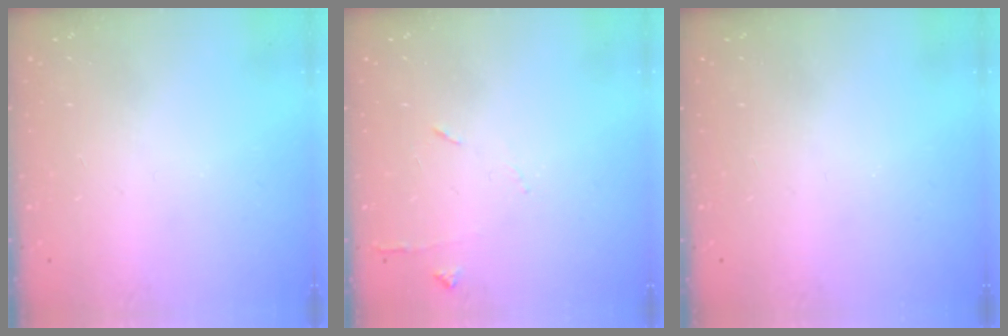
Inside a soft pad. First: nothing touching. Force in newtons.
{"total": 6.2, "press": 6.1, "slide": 0.8}
{"total": 0.0}